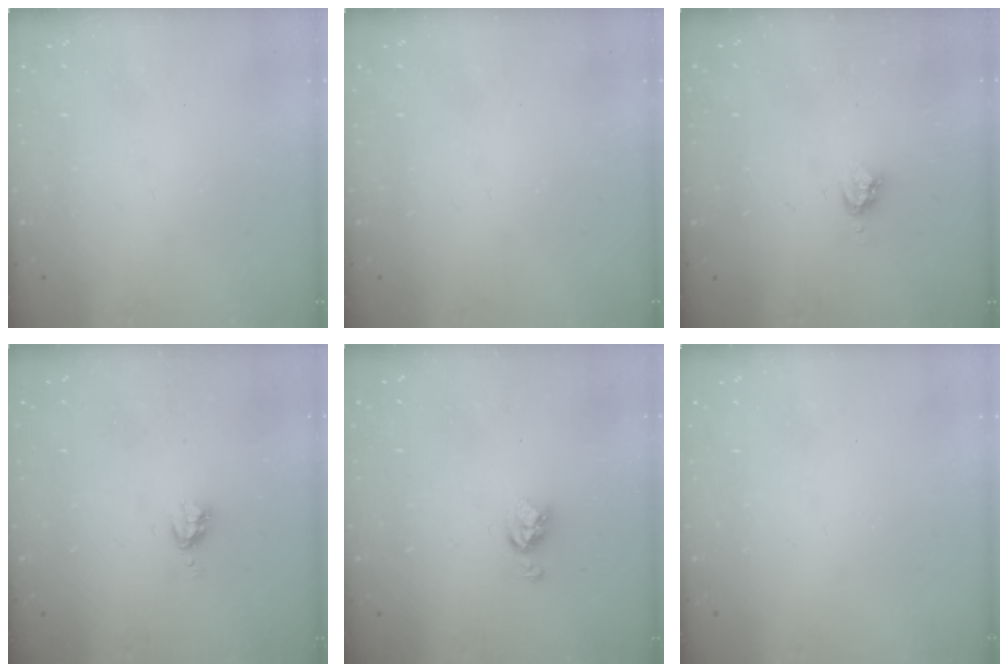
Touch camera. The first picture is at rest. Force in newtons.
{"total": 0.0}
{"total": 3.7, "press": 3.7, "slide": 0.2}
{"total": 3.3, "press": 3.3, "slide": 0.5}
{"total": 5.7, "press": 5.7, "slide": 0.3}
{"total": 0.0}